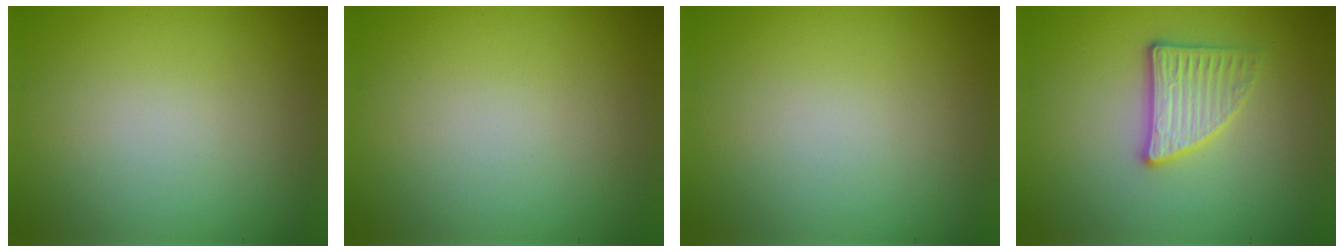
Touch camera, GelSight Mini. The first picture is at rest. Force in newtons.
{"total": 0.0}
{"total": 0.0}
{"total": 3.1, "press": 2.9, "slide": 1.1}